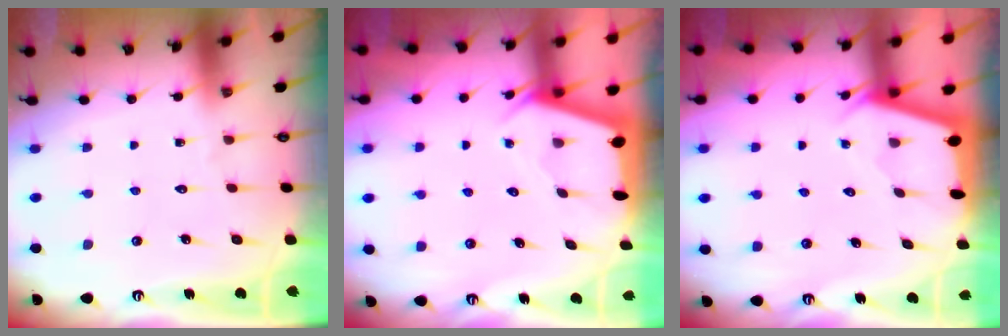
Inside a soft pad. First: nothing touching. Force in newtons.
{"total": 2.4, "press": 2.4, "slide": 0.3}
{"total": 2.1, "press": 2.1, "slide": 0.4}